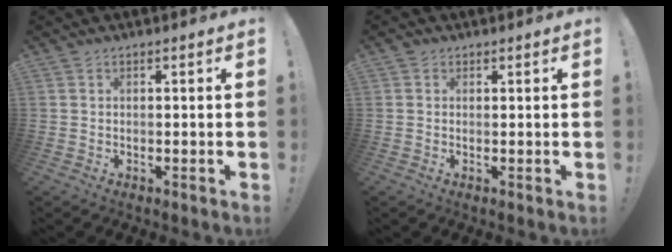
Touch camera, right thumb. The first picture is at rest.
{"total": 0.9, "force": [0.6, 0.7, 0.0], "torque": [0.000, 0.002, 0.011]}